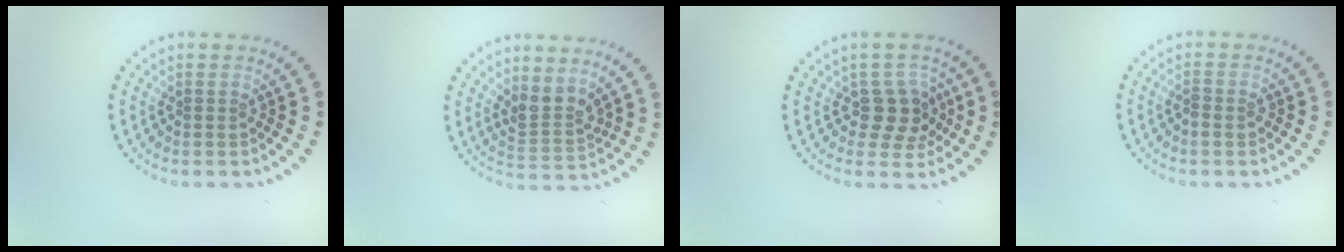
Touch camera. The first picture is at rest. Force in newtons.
{"total": 2.7, "press": 2.0, "slide": 1.8}
{"total": 3.1, "press": 2.8, "slide": 1.4}
{"total": 1.1, "press": 1.1, "slide": 0.3}